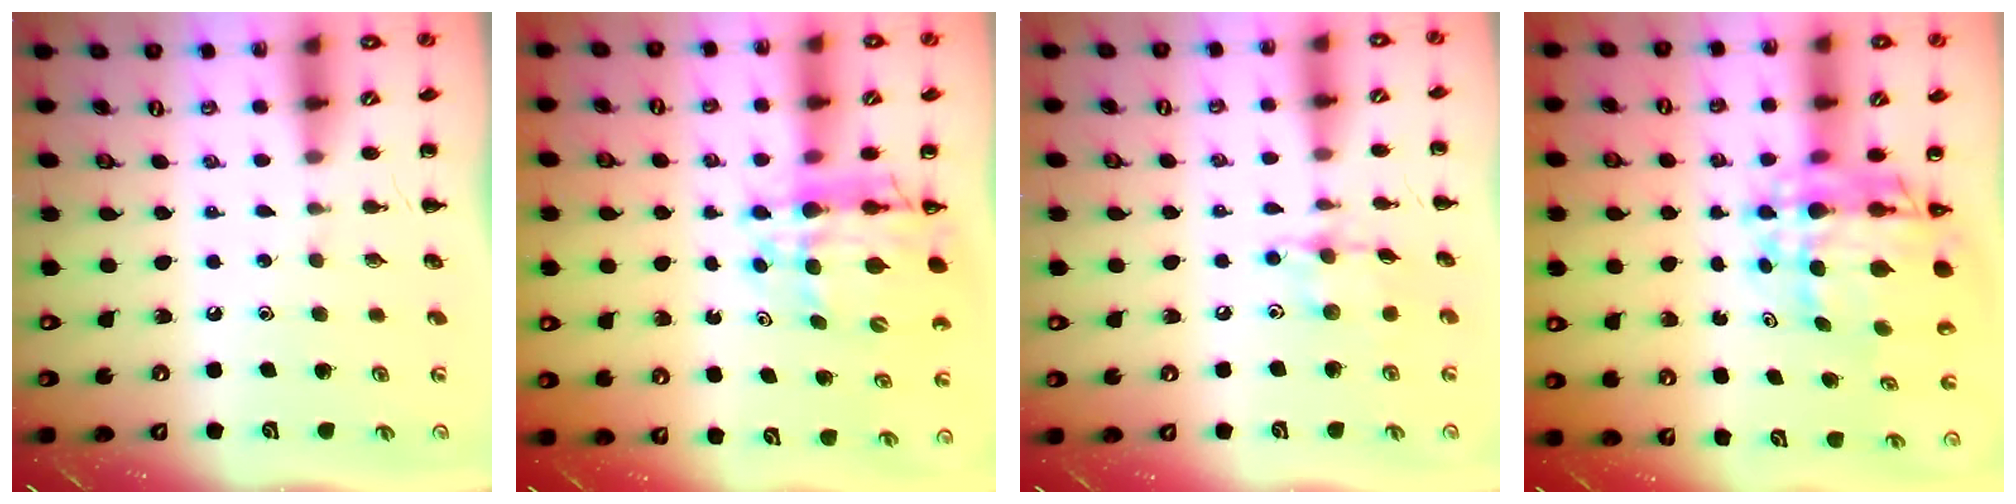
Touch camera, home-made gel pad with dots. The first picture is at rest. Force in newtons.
{"total": 11.2, "press": 10.7, "slide": 3.3}
{"total": 9.2, "press": 9.2, "slide": 0.4}
{"total": 11.0, "press": 10.4, "slide": 3.7}